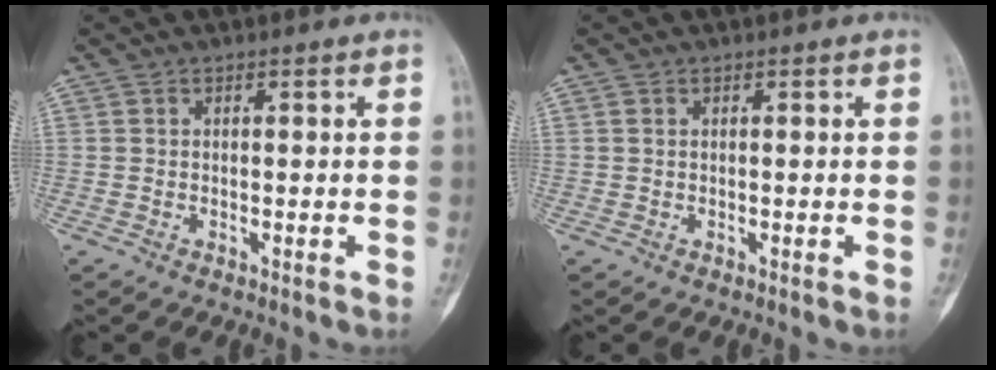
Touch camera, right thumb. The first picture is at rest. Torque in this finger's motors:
{"motor_torque": [-0.12, -0.23, 0.41, -0.06, 0.10]}